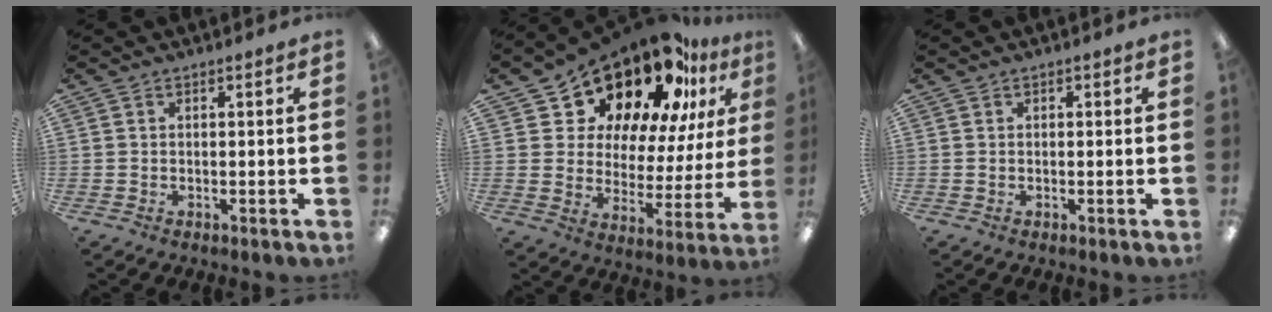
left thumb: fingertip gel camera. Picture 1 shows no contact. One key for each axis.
{"total": 19.6, "fx": 16.4, "fy": 7.7, "fz": 7.4, "tx": -0.136, "ty": -0.130, "tz": 0.286}
{"total": 0.0}